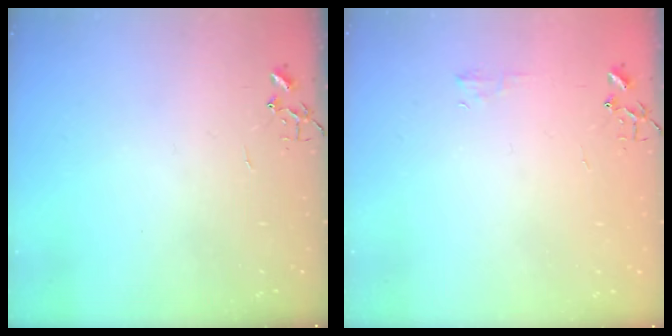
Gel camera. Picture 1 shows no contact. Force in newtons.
{"total": 4.0, "press": 3.9, "slide": 0.5}